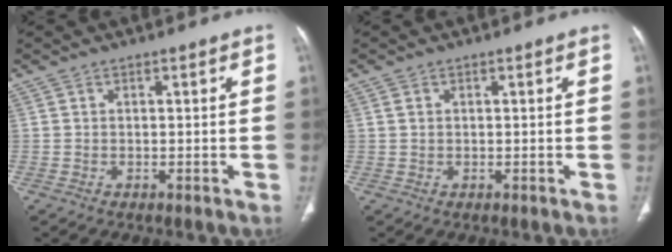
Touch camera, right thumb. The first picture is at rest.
{"total": 0.9, "force": [0.4, 0.6, 0.6], "torque": [-0.012, 0.001, 0.008]}